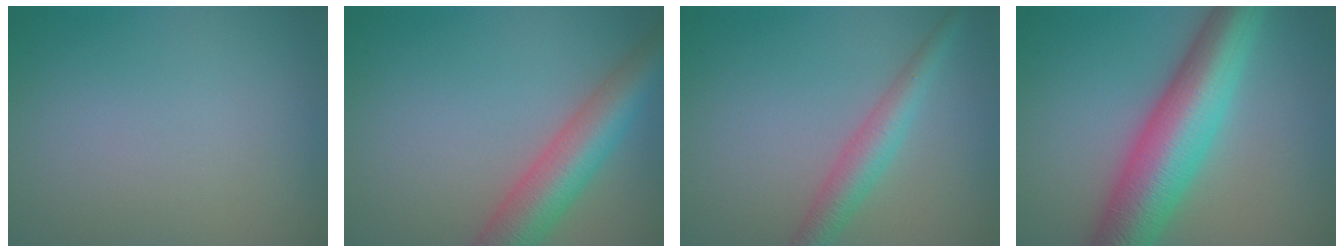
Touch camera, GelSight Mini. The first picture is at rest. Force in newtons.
{"total": 6.7, "press": 6.7, "slide": 0.2}
{"total": 3.2, "press": 3.2, "slide": 0.1}
{"total": 10.1, "press": 10.1, "slide": 0.1}